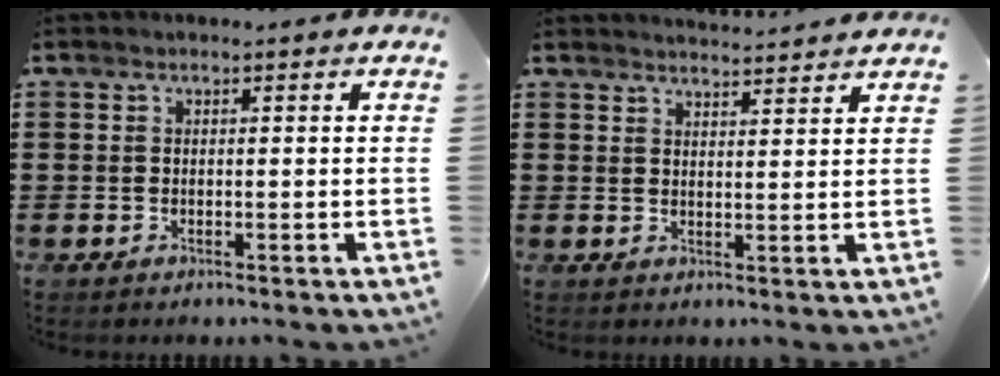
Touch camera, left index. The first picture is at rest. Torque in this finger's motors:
{"motor_torque": [-0.04, -0.11, -0.03, -0.03]}